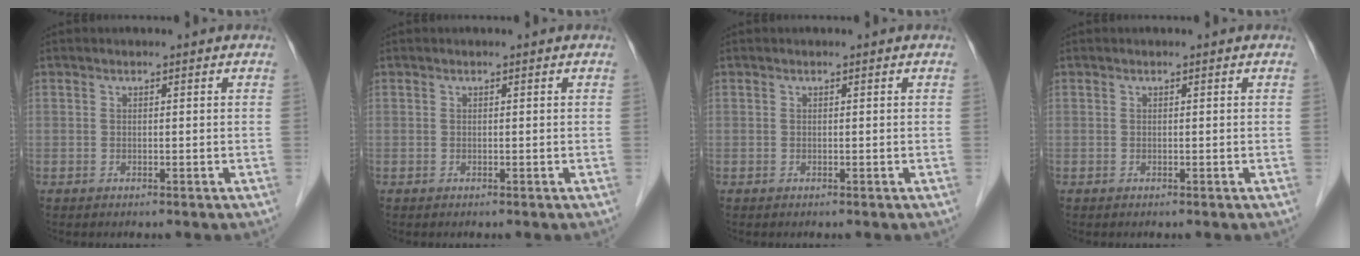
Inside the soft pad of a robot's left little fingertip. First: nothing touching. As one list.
[{"total": 0.0}, {"total": 0.0}, {"total": 0.0}]